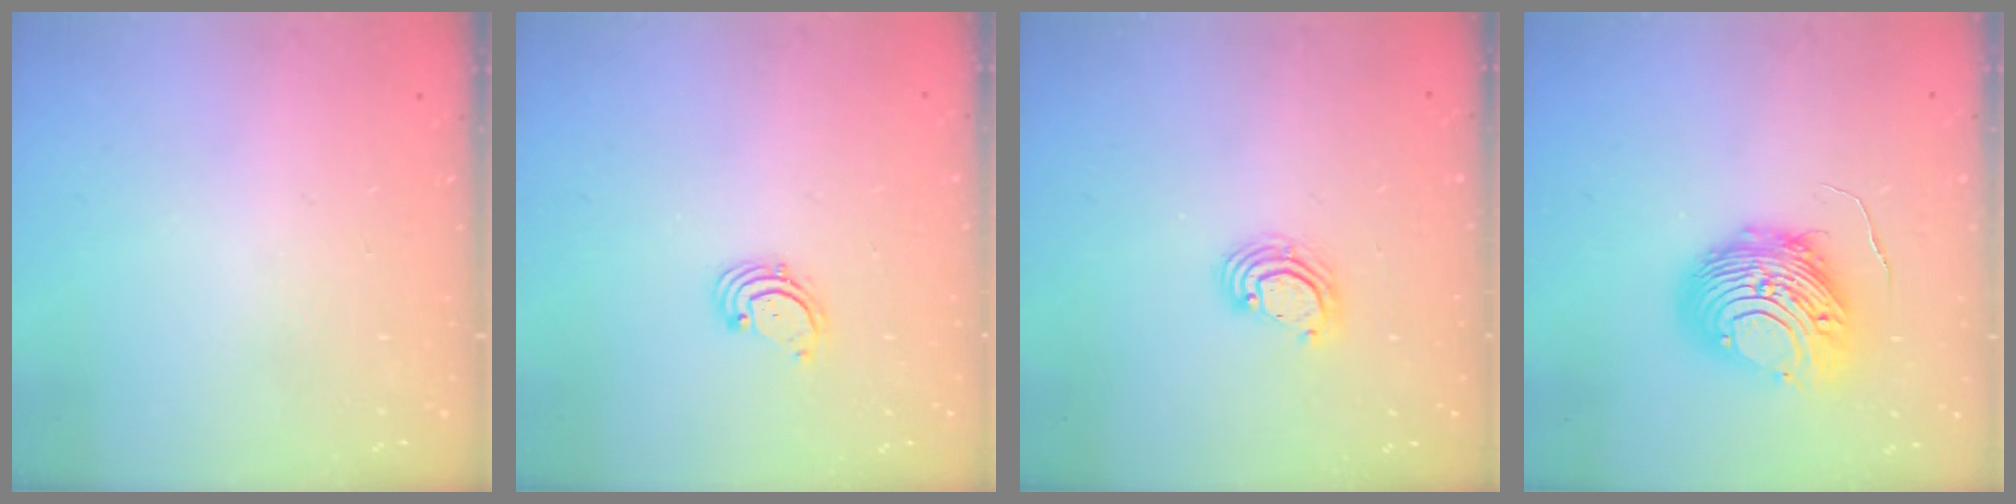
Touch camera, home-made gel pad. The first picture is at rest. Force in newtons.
{"total": 1.6, "press": 1.6, "slide": 0.2}
{"total": 3.6, "press": 3.6, "slide": 0.3}
{"total": 10.7, "press": 10.6, "slide": 1.1}